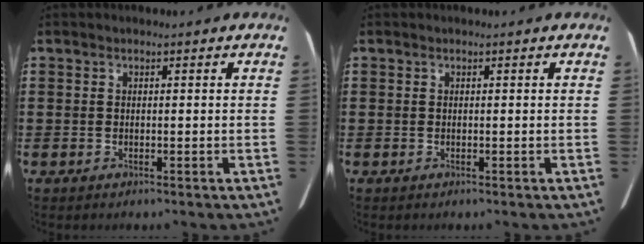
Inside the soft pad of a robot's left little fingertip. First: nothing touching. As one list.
[{"total": 0.0}]